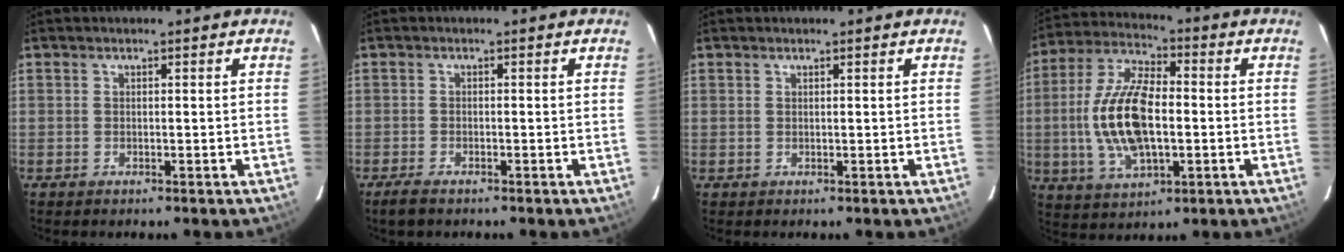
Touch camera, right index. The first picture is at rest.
{"total": 2.7, "force": [-2.1, 0.8, 1.5], "torque": [-0.038, -0.008, -0.041]}
{"total": 0.5, "force": [0.3, 0.4, -0.1], "torque": [0.002, 0.002, 0.005]}
{"total": 16.1, "force": [-1.4, 7.6, 14.1], "torque": [-0.292, 0.005, -0.023]}